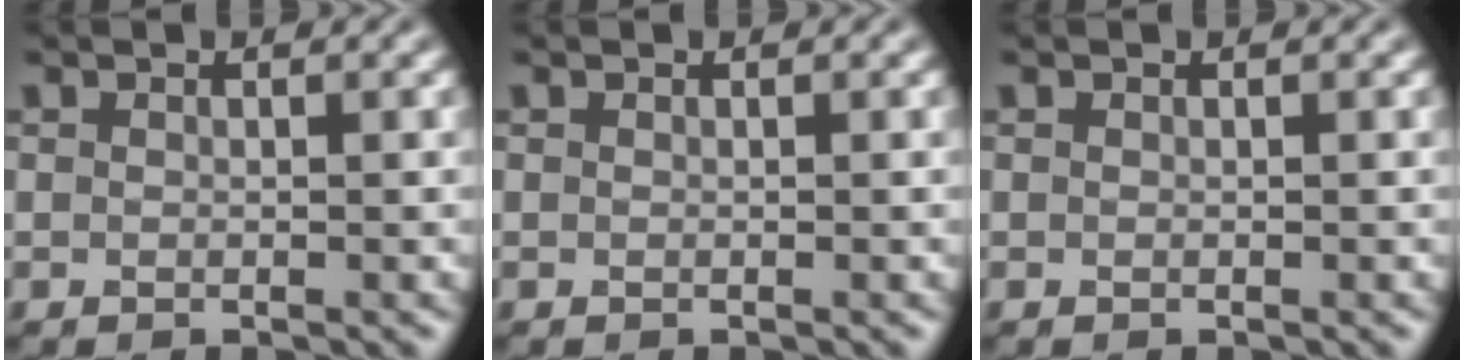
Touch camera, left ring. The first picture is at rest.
{"total": 0.0}
{"total": 0.0}